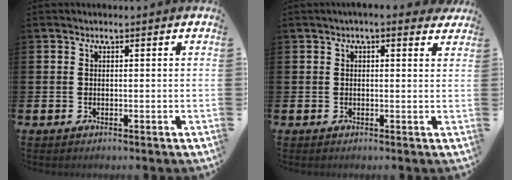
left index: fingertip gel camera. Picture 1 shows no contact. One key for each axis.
{"total": 1.5, "fx": 1.3, "fy": 0.3, "fz": 0.8, "tx": -0.009, "ty": -0.002, "tz": 0.020}